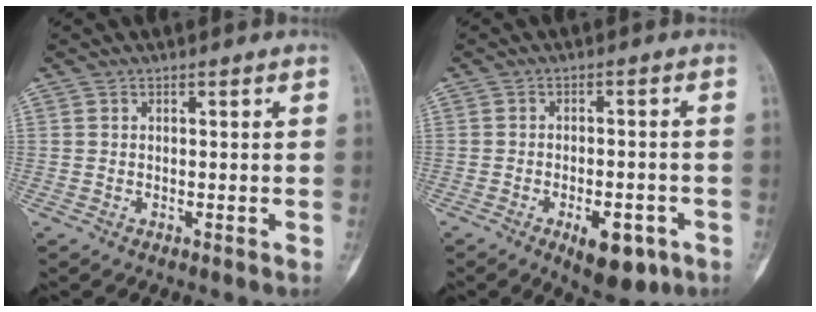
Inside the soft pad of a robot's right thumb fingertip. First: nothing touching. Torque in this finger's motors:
{"motor_torque": [0.94, 0.93, 0.74, -0.16, 0.15]}